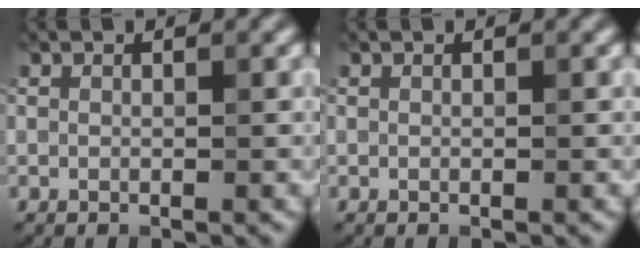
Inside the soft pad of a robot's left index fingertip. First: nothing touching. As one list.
[{"total": 0.0}]